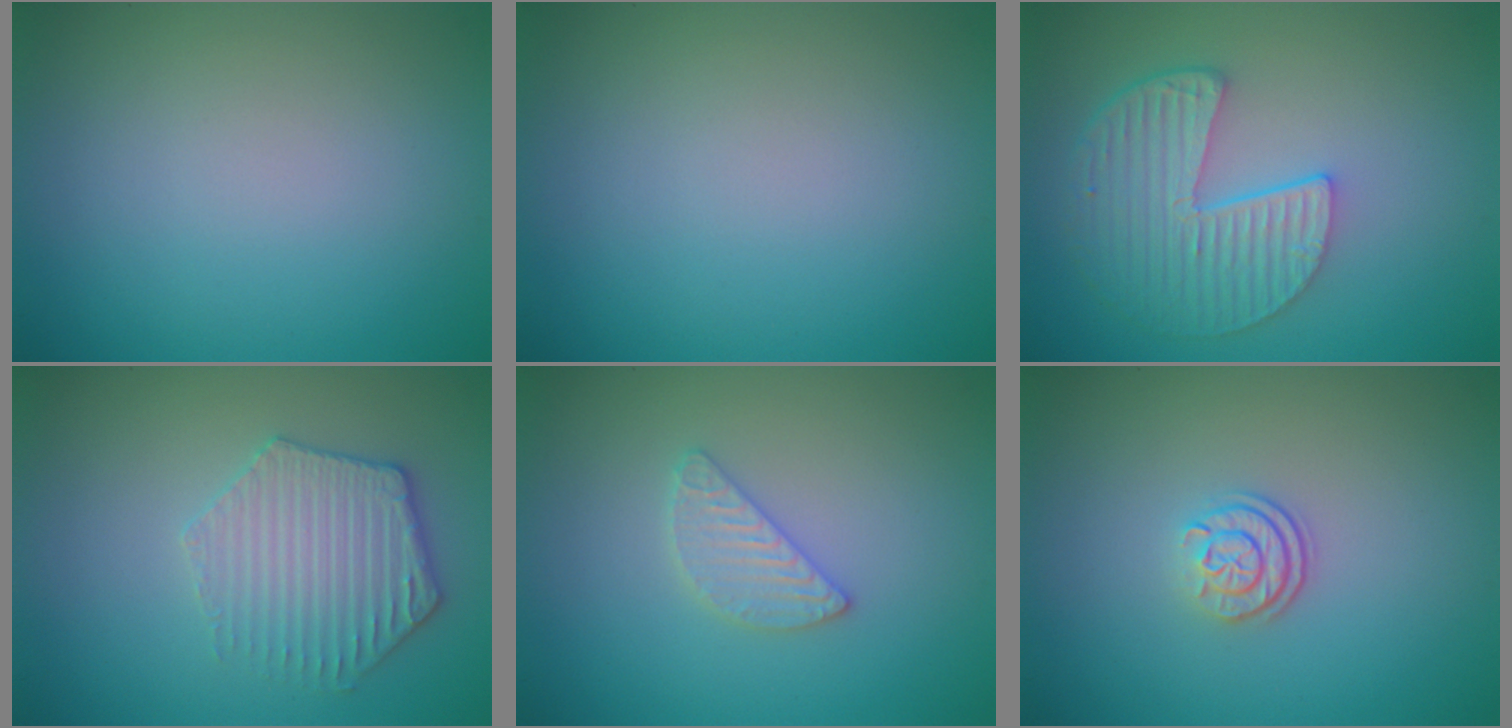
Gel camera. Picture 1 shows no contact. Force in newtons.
{"total": 0.0}
{"total": 5.7, "press": 4.4, "slide": 3.7}
{"total": 3.5, "press": 3.4, "slide": 0.4}
{"total": 2.0, "press": 2.0, "slide": 0.2}
{"total": 2.5, "press": 1.8, "slide": 1.6}